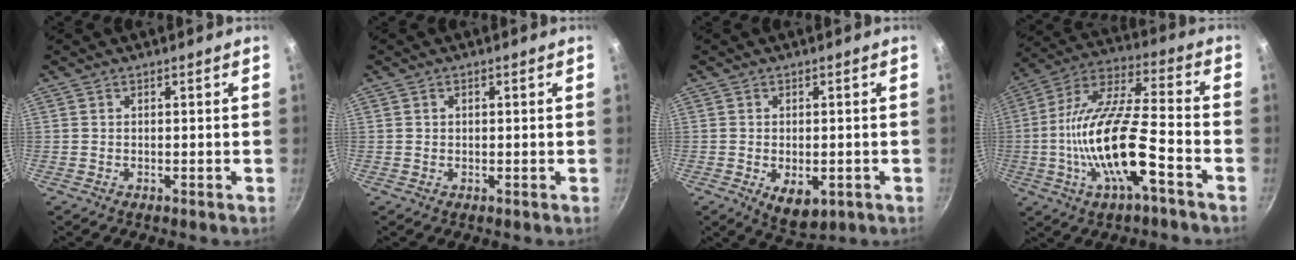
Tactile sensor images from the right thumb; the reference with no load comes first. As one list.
[{"total": 0.7, "force": [0.1, 0.6, 0.3], "torque": [-0.004, 0.005, 0.003]}, {"total": 6.4, "force": [-1.8, 3.7, 4.9], "torque": [-0.061, -0.005, -0.015]}, {"total": 19.4, "force": [-6.0, 6.2, 17.4], "torque": [-0.328, 0.037, -0.124]}]